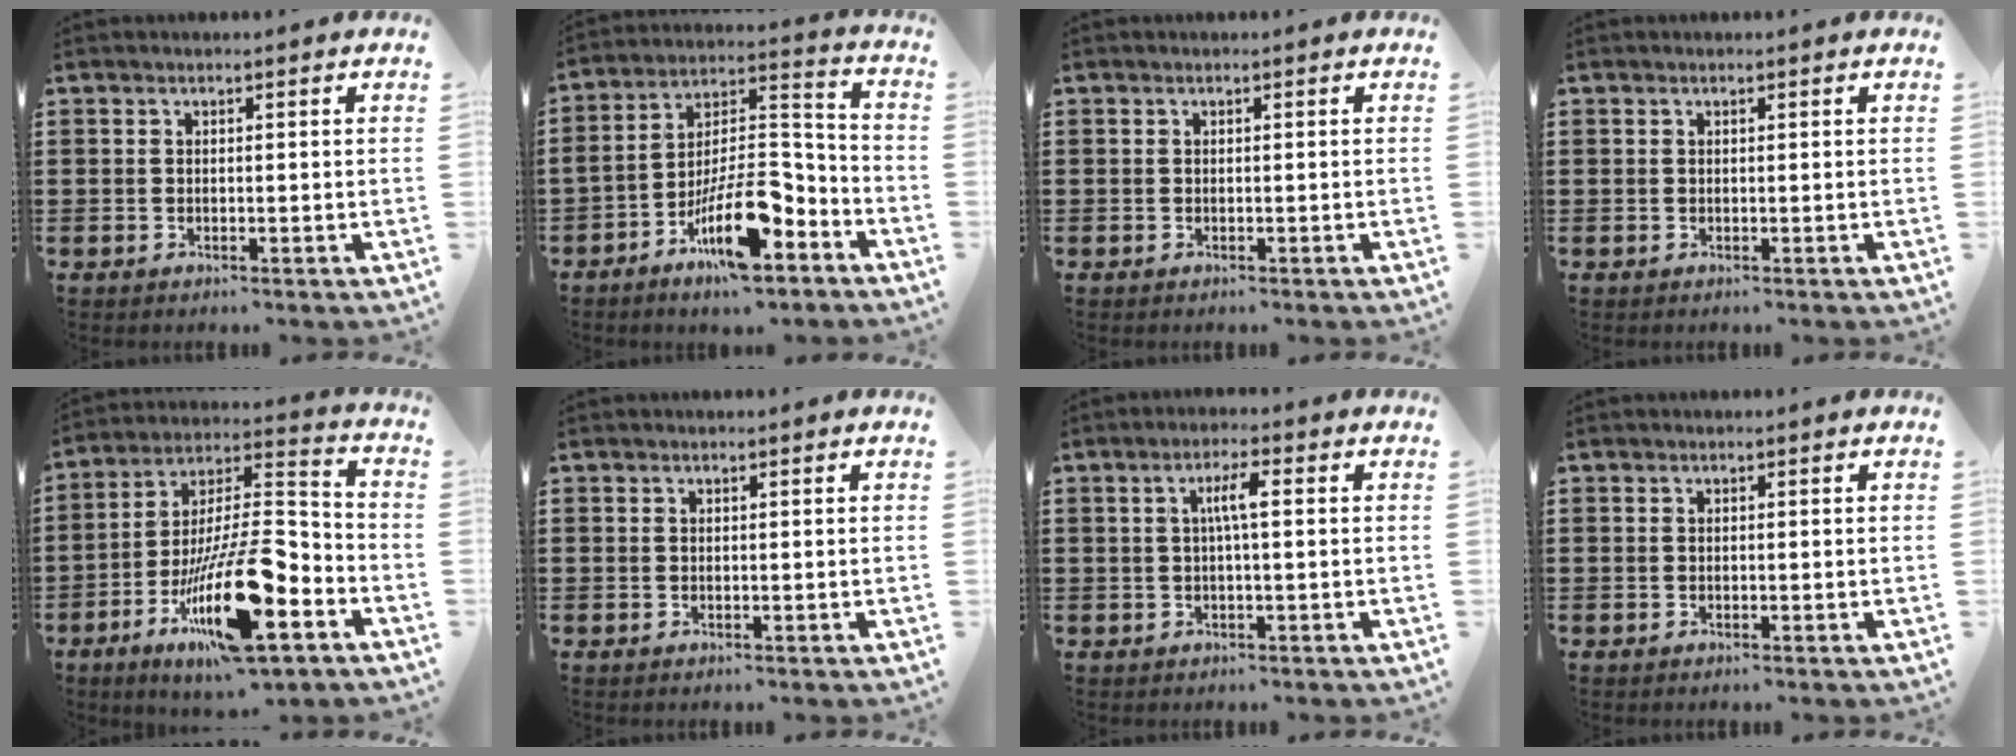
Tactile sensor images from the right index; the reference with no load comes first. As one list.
[{"total": 13.2, "force": [-8.1, 4.2, 9.6], "torque": [-0.185, 0.017, -0.154]}, {"total": 0.0}, {"total": 0.0}, {"total": 20.0, "force": [-9.8, 5.6, 16.5], "torque": [-0.330, 0.015, -0.165]}, {"total": 0.0}, {"total": 3.5, "force": [0.3, 0.5, 3.5], "torque": [-0.066, 0.005, 0.001]}, {"total": 0.0}]